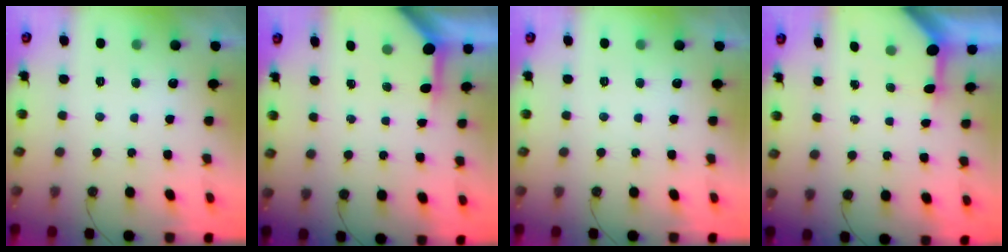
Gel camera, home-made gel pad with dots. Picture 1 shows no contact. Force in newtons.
{"total": 3.6, "press": 3.5, "slide": 0.5}
{"total": 0.0}
{"total": 3.4, "press": 3.3, "slide": 0.3}